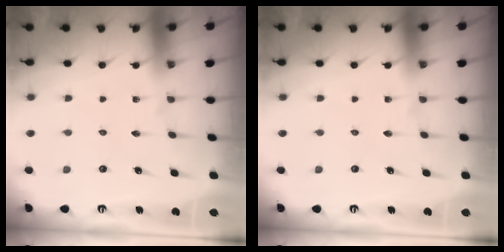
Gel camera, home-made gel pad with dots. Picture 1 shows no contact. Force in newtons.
{"total": 0.0}